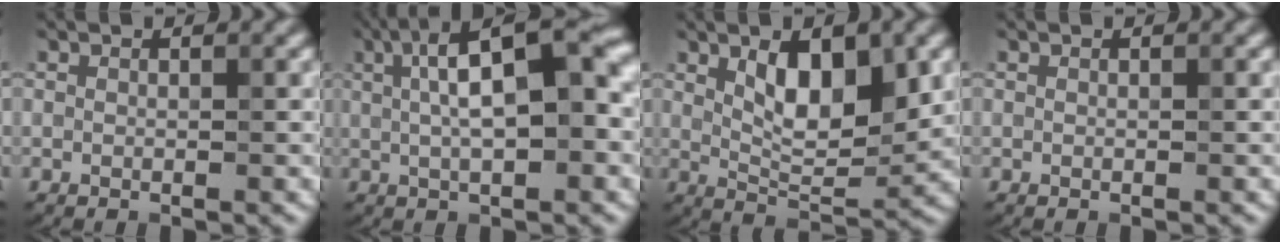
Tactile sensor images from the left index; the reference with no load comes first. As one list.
[{"total": 9.8, "force": [1.9, 3.2, 9.1], "torque": [-0.135, 0.020, 0.024]}, {"total": 6.2, "force": [1.9, 2.6, 5.3], "torque": [-0.083, 0.000, 0.032]}, {"total": 0.0}]